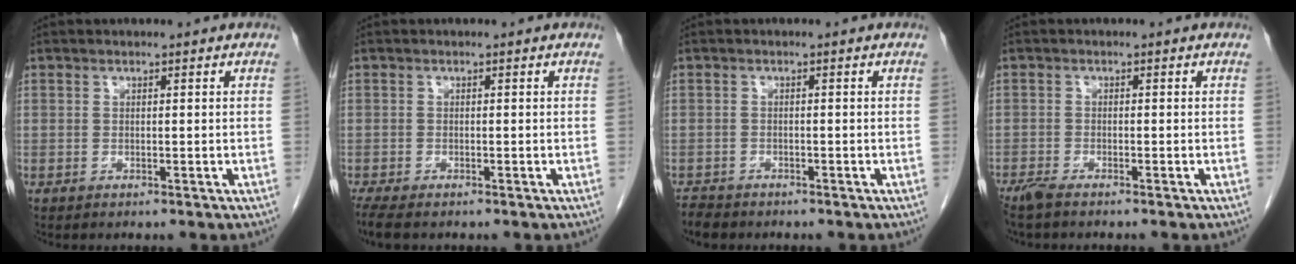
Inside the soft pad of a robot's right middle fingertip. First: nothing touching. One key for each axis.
{"total": 3.7, "fx": -2.9, "fy": 0.9, "fz": 2.0, "tx": -0.044, "ty": -0.013, "tz": -0.047}
{"total": 2.5, "fx": -2.3, "fy": 0.9, "fz": 0.5, "tx": -0.014, "ty": -0.006, "tz": -0.038}
{"total": 2.8, "fx": -2.4, "fy": 0.1, "fz": 1.5, "tx": -0.030, "ty": -0.006, "tz": -0.044}